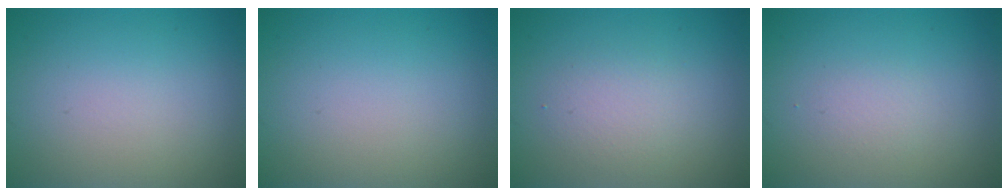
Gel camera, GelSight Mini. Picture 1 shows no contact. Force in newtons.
{"total": 0.0}
{"total": 2.2, "press": 2.2, "slide": 0.1}
{"total": 0.9, "press": 0.9, "slide": 0.2}